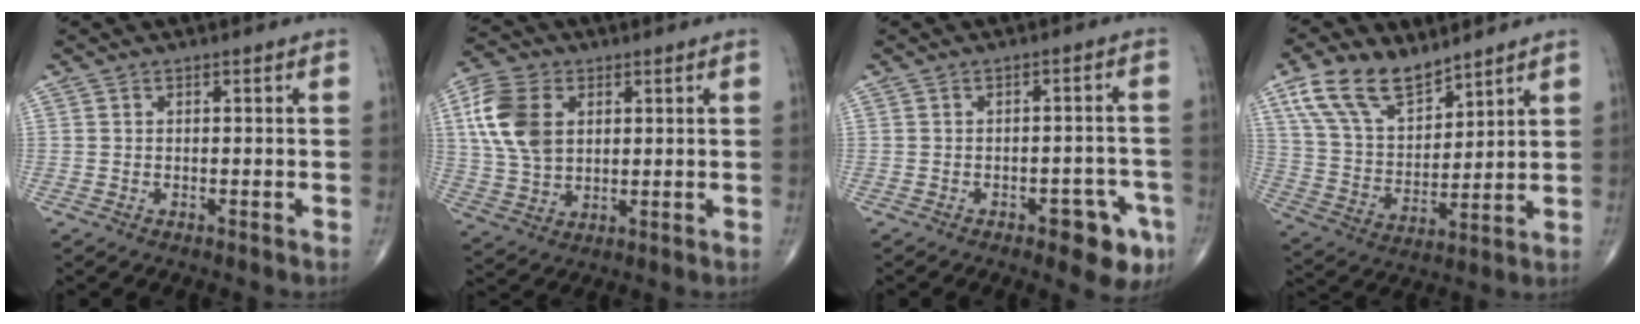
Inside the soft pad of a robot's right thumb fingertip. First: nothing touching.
{"total": 12.4, "force": [3.3, 8.4, 8.5], "torque": [-0.165, 0.000, 0.064]}
{"total": 7.7, "force": [-3.8, 3.3, 5.9], "torque": [-0.046, 0.020, -0.043]}
{"total": 14.0, "force": [9.5, 6.9, 7.6], "torque": [-0.121, -0.039, 0.192]}